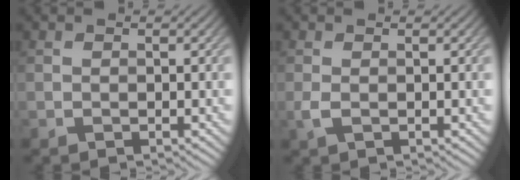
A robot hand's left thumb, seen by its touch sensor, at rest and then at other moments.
{"total": 1.2, "force": [0.0, 0.4, 1.1], "torque": [-0.031, 0.000, -0.002]}